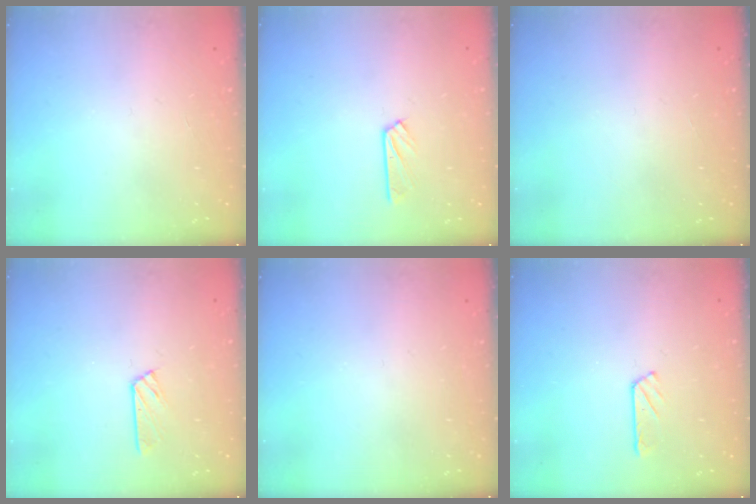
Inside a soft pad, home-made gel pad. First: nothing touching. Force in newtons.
{"total": 2.5, "press": 2.5, "slide": 0.3}
{"total": 0.0}
{"total": 3.5, "press": 3.5, "slide": 0.4}
{"total": 0.0}
{"total": 2.4, "press": 2.3, "slide": 0.3}